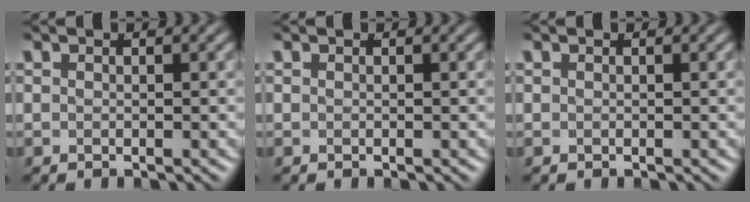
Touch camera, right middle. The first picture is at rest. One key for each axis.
{"total": 0.0}
{"total": 0.0}